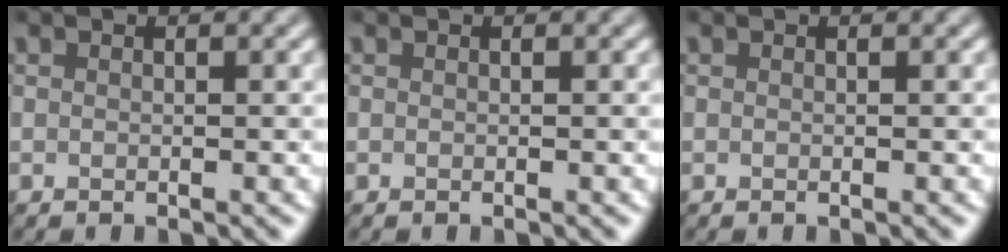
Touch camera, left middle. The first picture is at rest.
{"total": 0.0}
{"total": 0.0}